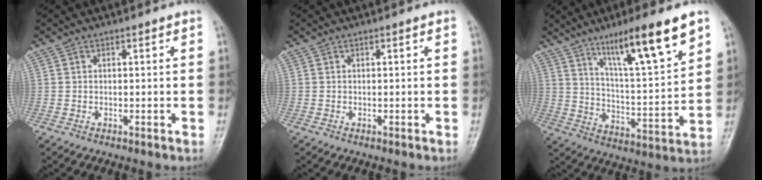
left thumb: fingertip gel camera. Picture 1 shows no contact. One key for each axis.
{"total": 0.0}
{"total": 17.2, "fx": 10.5, "fy": 2.6, "fz": 13.3, "tx": -0.204, "ty": -0.049, "tz": 0.181}